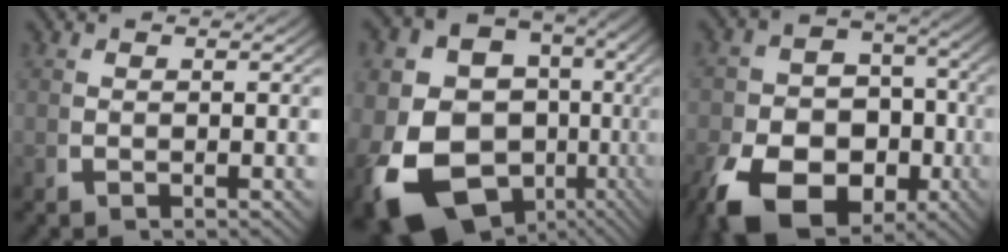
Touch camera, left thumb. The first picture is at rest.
{"total": 21.9, "force": [-2.5, 16.8, 13.9], "torque": [-0.316, -0.084, -0.018]}
{"total": 13.6, "force": [-4.2, 10.2, 7.9], "torque": [-0.162, -0.056, -0.051]}